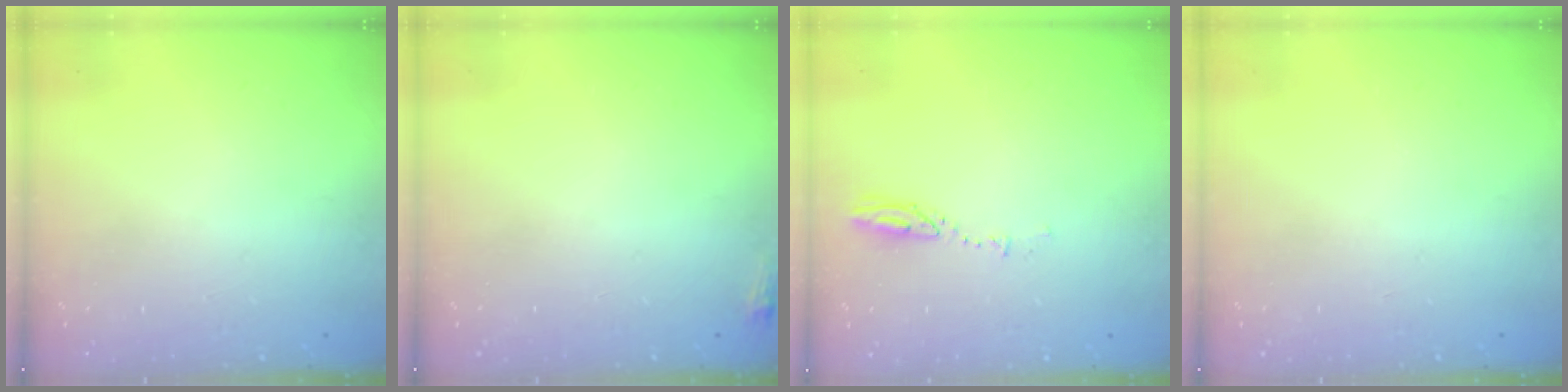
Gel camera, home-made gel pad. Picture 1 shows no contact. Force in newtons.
{"total": 3.2, "press": 2.9, "slide": 1.3}
{"total": 3.2, "press": 3.2, "slide": 0.3}
{"total": 0.0}